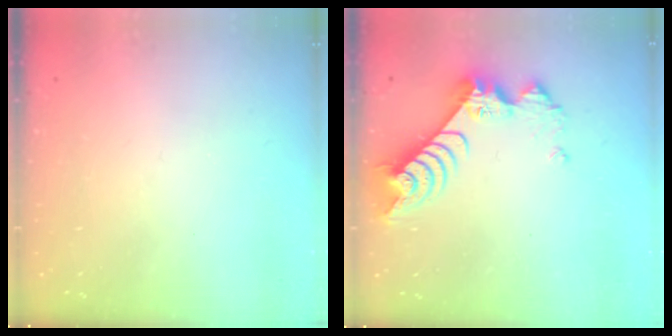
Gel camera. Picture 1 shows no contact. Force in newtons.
{"total": 9.3, "press": 9.3, "slide": 1.0}